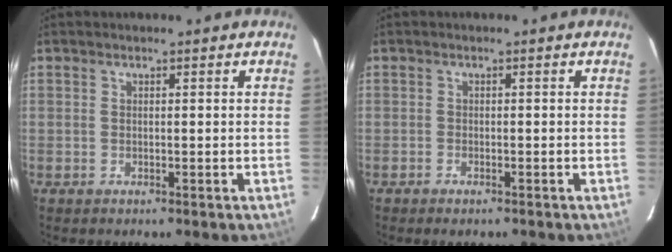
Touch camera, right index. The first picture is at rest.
{"total": 1.5, "force": [-1.3, 0.6, 0.6], "torque": [-0.015, -0.002, -0.025]}